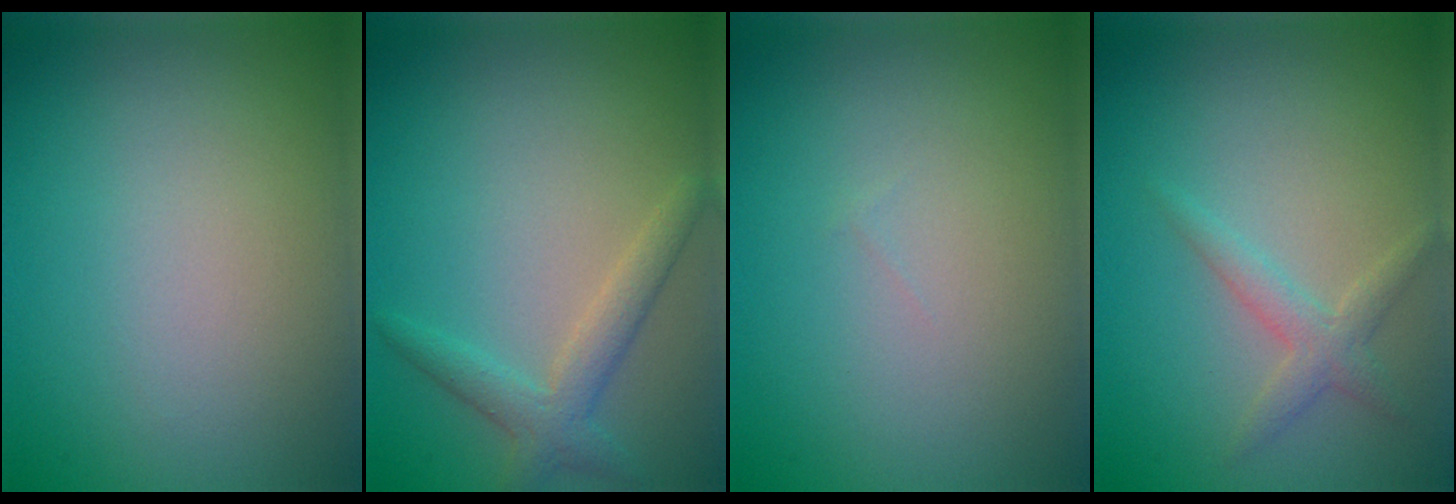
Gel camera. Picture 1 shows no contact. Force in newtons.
{"total": 2.6, "press": 2.6, "slide": 0.1}
{"total": 0.0}
{"total": 1.9, "press": 1.9, "slide": 0.1}